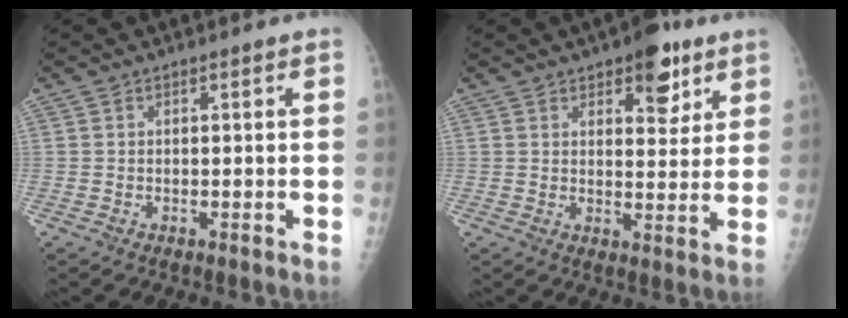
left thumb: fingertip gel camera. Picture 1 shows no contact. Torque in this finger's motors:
{"motor_torque": [1.01, 0.77, 0.72, -0.21, 0.00]}